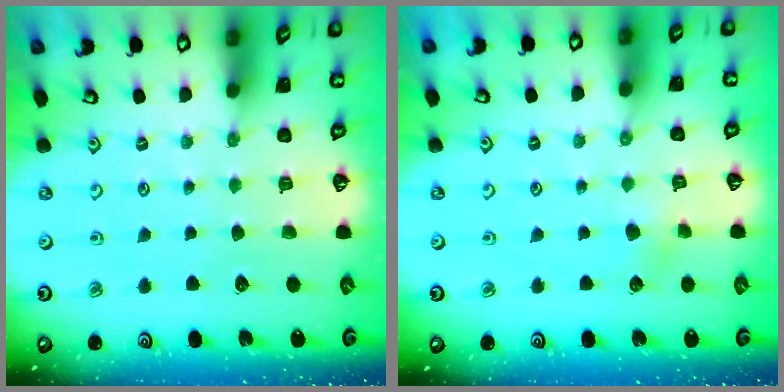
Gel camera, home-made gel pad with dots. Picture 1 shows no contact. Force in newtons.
{"total": 3.0, "press": 2.9, "slide": 0.5}